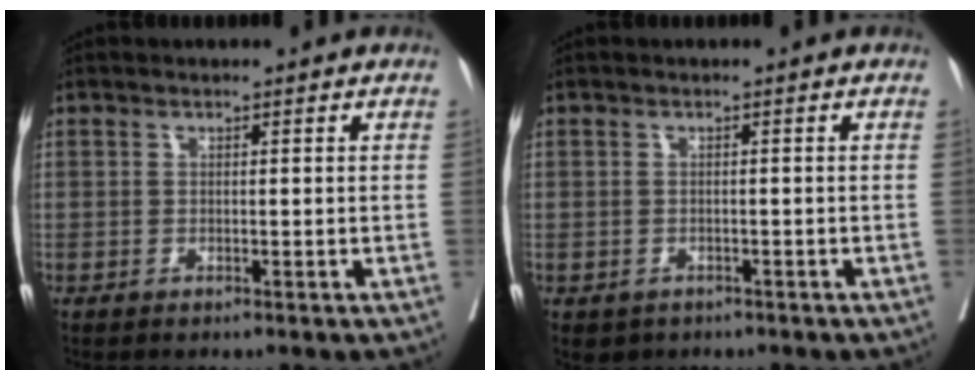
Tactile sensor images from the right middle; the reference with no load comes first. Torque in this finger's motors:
{"motor_torque": [0.29, -0.21, 0.02, 0.01]}